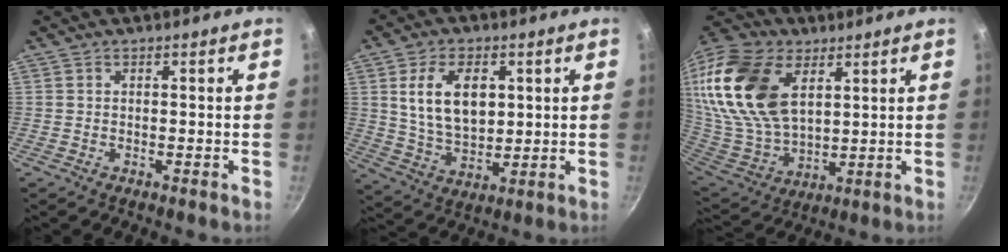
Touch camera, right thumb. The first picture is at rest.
{"total": 12.4, "force": [3.1, 7.6, 9.3], "torque": [-0.142, -0.015, 0.062]}
{"total": 24.7, "force": [8.9, 15.0, 17.5], "torque": [-0.347, -0.025, 0.172]}